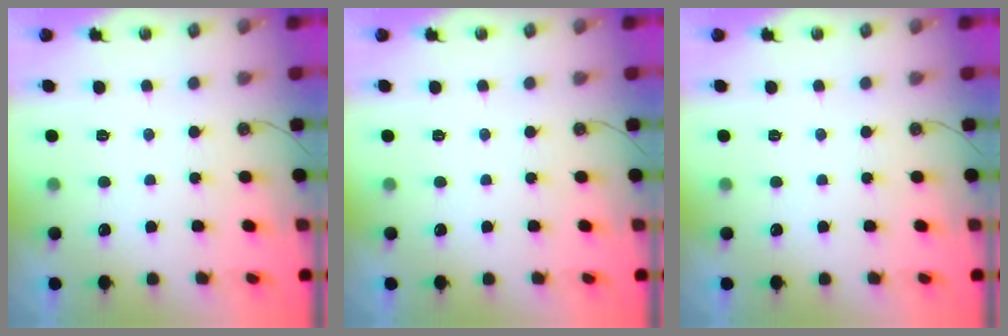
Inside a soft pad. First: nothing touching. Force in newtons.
{"total": 0.0}
{"total": 0.0}